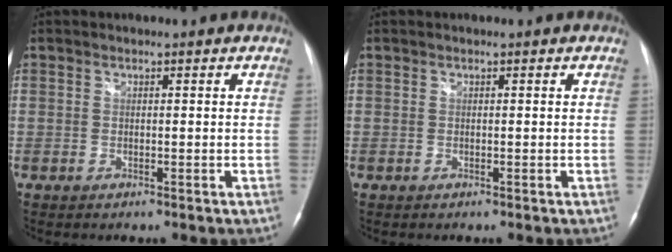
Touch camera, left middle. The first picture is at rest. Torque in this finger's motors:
{"motor_torque": [0.05, -0.03, -0.04, 0.00]}